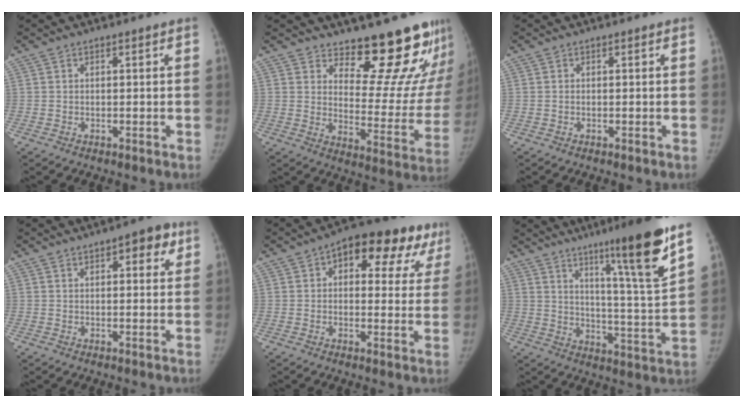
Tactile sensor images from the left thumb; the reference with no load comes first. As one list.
[{"total": 18.4, "force": [15.5, 6.0, 7.9], "torque": [-0.048, -0.150, 0.200]}, {"total": 0.0}, {"total": 6.0, "force": [3.1, 2.6, 4.5], "torque": [-0.035, -0.009, 0.034]}, {"total": 17.4, "force": [8.2, 8.8, 12.5], "torque": [-0.114, 0.011, 0.101]}, {"total": 17.8, "force": [10.8, 0.6, 14.2], "torque": [-0.196, -0.064, 0.168]}]